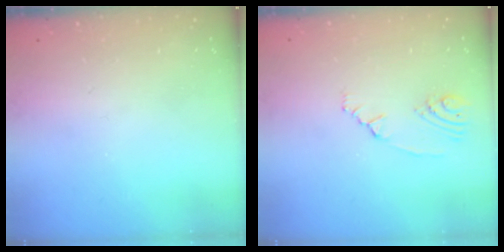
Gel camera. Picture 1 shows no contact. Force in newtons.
{"total": 2.9, "press": 2.1, "slide": 2.0}